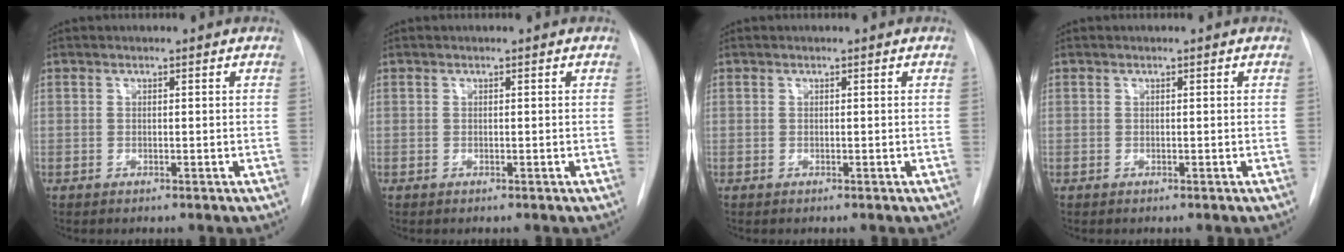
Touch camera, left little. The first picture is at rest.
{"total": 0.0}
{"total": 0.0}
{"total": 0.0}